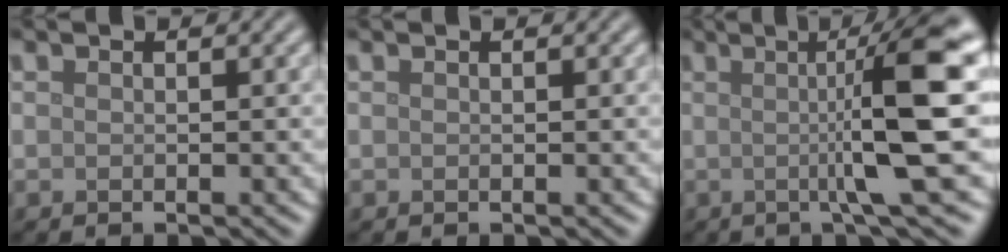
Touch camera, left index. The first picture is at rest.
{"total": 0.0}
{"total": 9.3, "force": [0.6, 1.2, 9.2], "torque": [-0.122, 0.004, 0.006]}